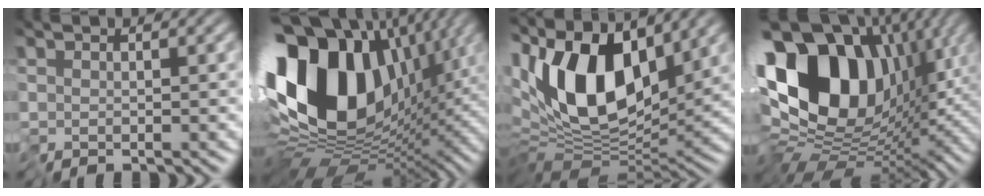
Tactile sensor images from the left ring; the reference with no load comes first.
{"total": 18.5, "force": [3.2, 12.3, 13.5], "torque": [-0.294, 0.009, 0.056]}
{"total": 12.7, "force": [3.5, 6.8, 10.1], "torque": [-0.182, 0.004, 0.054]}
{"total": 17.5, "force": [4.4, 12.5, 11.5], "torque": [-0.223, 0.019, 0.074]}